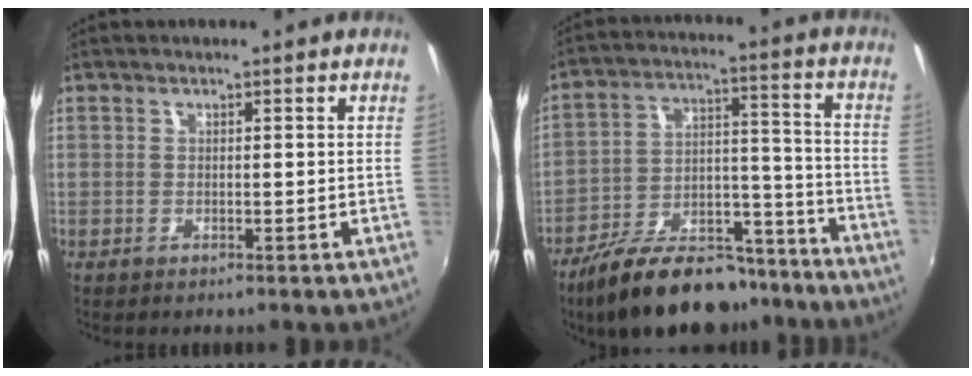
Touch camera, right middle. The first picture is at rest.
{"total": 20.1, "force": [-15.7, 8.3, 9.6], "torque": [-0.170, 0.025, -0.227]}